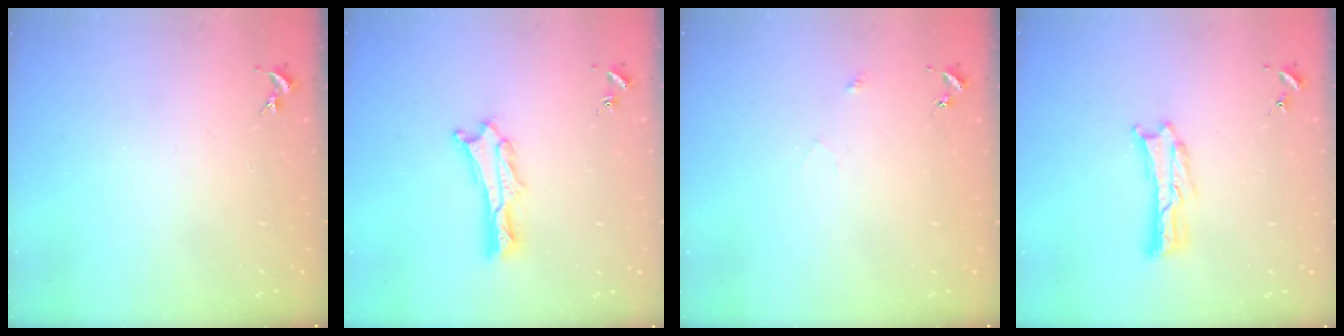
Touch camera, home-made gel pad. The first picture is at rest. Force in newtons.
{"total": 1.5, "press": 1.4, "slide": 0.2}
{"total": 2.5, "press": 2.5, "slide": 0.2}
{"total": 0.8, "press": 0.8, "slide": 0.2}